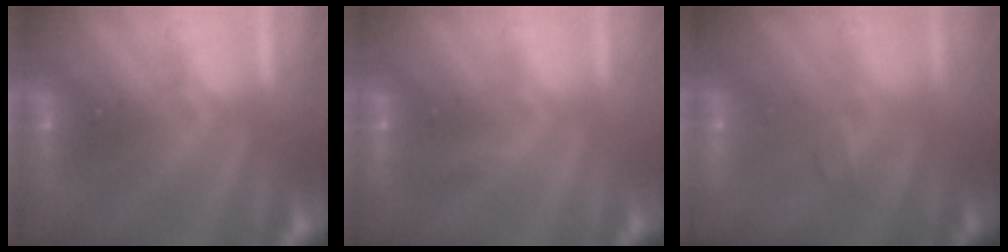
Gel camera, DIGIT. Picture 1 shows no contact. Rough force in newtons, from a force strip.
{"total": 3.0}
{"total": 2.1}